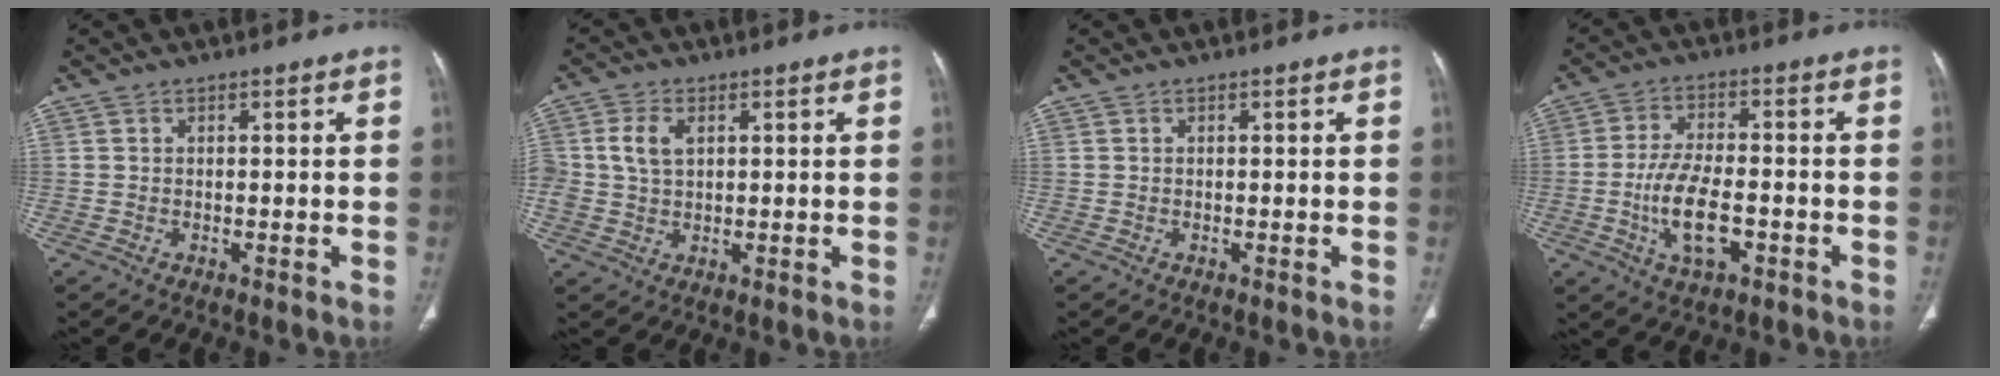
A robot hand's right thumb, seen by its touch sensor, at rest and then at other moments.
{"total": 5.4, "force": [1.3, 3.6, 3.8], "torque": [-0.078, 0.004, 0.028]}
{"total": 0.0}
{"total": 9.9, "force": [-3.0, 4.6, 8.3], "torque": [-0.159, 0.013, -0.052]}